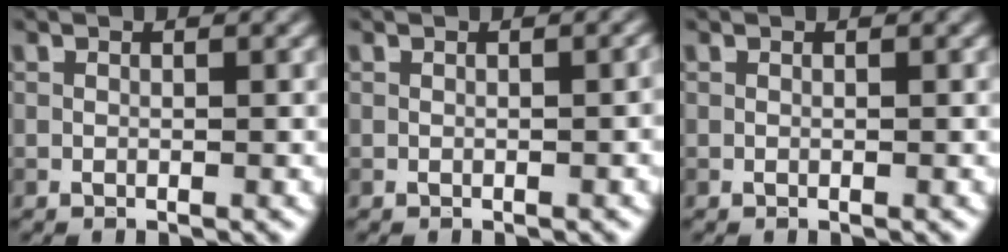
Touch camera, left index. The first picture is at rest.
{"total": 0.7, "force": [-0.4, 0.2, 0.5], "torque": [-0.008, 0.001, -0.003]}
{"total": 0.0}